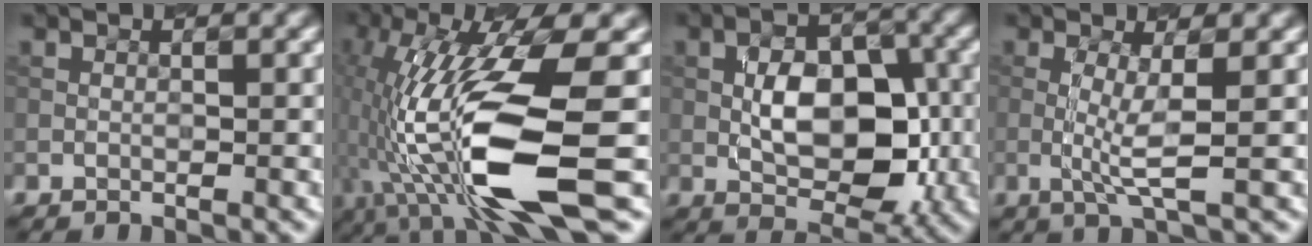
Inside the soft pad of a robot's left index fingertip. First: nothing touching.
{"total": 13.0, "force": [-2.5, 2.9, 12.4], "torque": [-0.248, -0.009, -0.034]}
{"total": 7.3, "force": [-0.5, 4.2, 5.9], "torque": [-0.089, 0.004, -0.007]}
{"total": 2.9, "force": [0.1, 0.4, 2.9], "torque": [-0.063, -0.008, -0.003]}